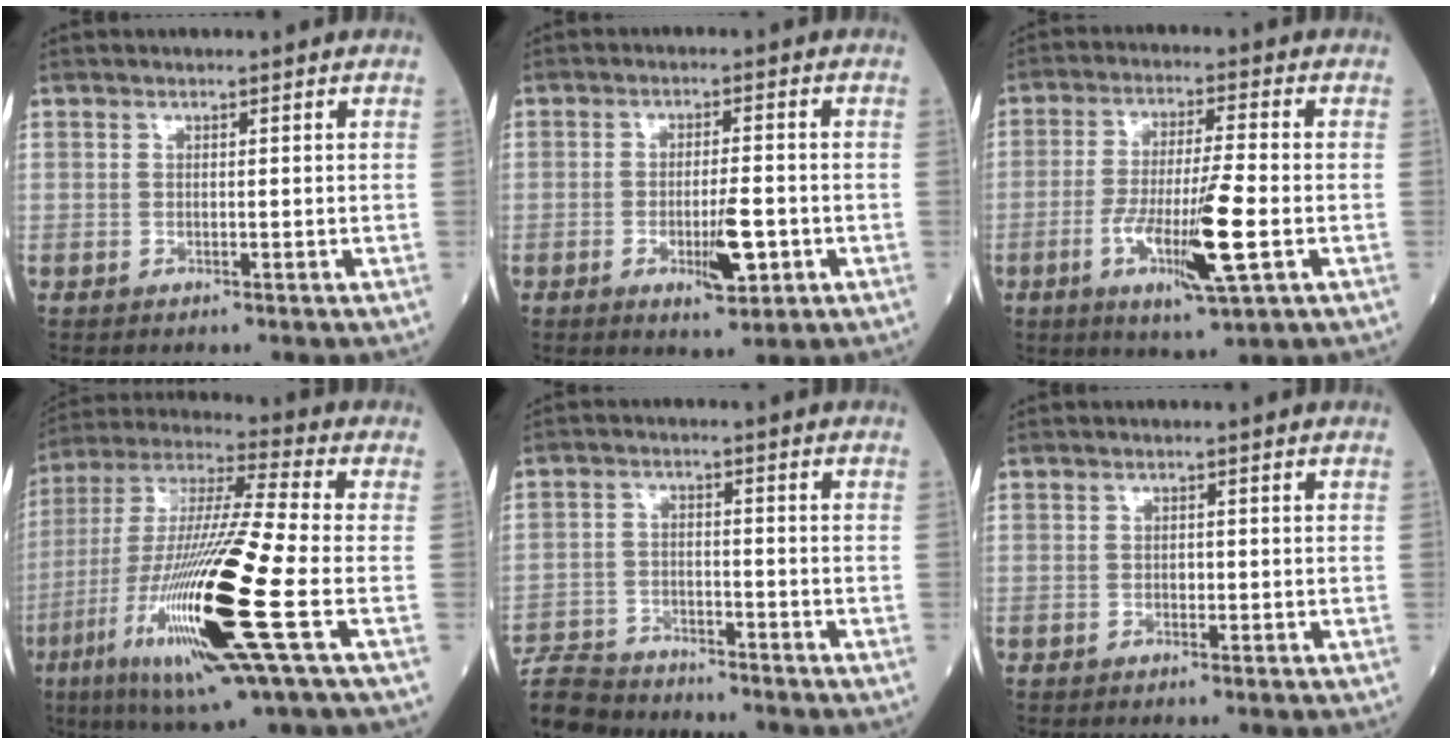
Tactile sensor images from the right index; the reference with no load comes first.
{"total": 5.9, "force": [-1.8, 1.4, 5.5], "torque": [-0.089, -0.005, -0.023]}
{"total": 11.4, "force": [-3.2, 0.5, 10.9], "torque": [-0.202, -0.017, -0.057]}
{"total": 23.4, "force": [-7.1, 1.2, 22.3], "torque": [-0.455, -0.038, -0.133]}
{"total": 9.3, "force": [-9.0, 1.7, 1.0], "torque": [-0.025, -0.001, -0.167]}
{"total": 0.5, "force": [-0.1, 0.2, 0.4], "torque": [-0.007, 0.001, -0.004]}